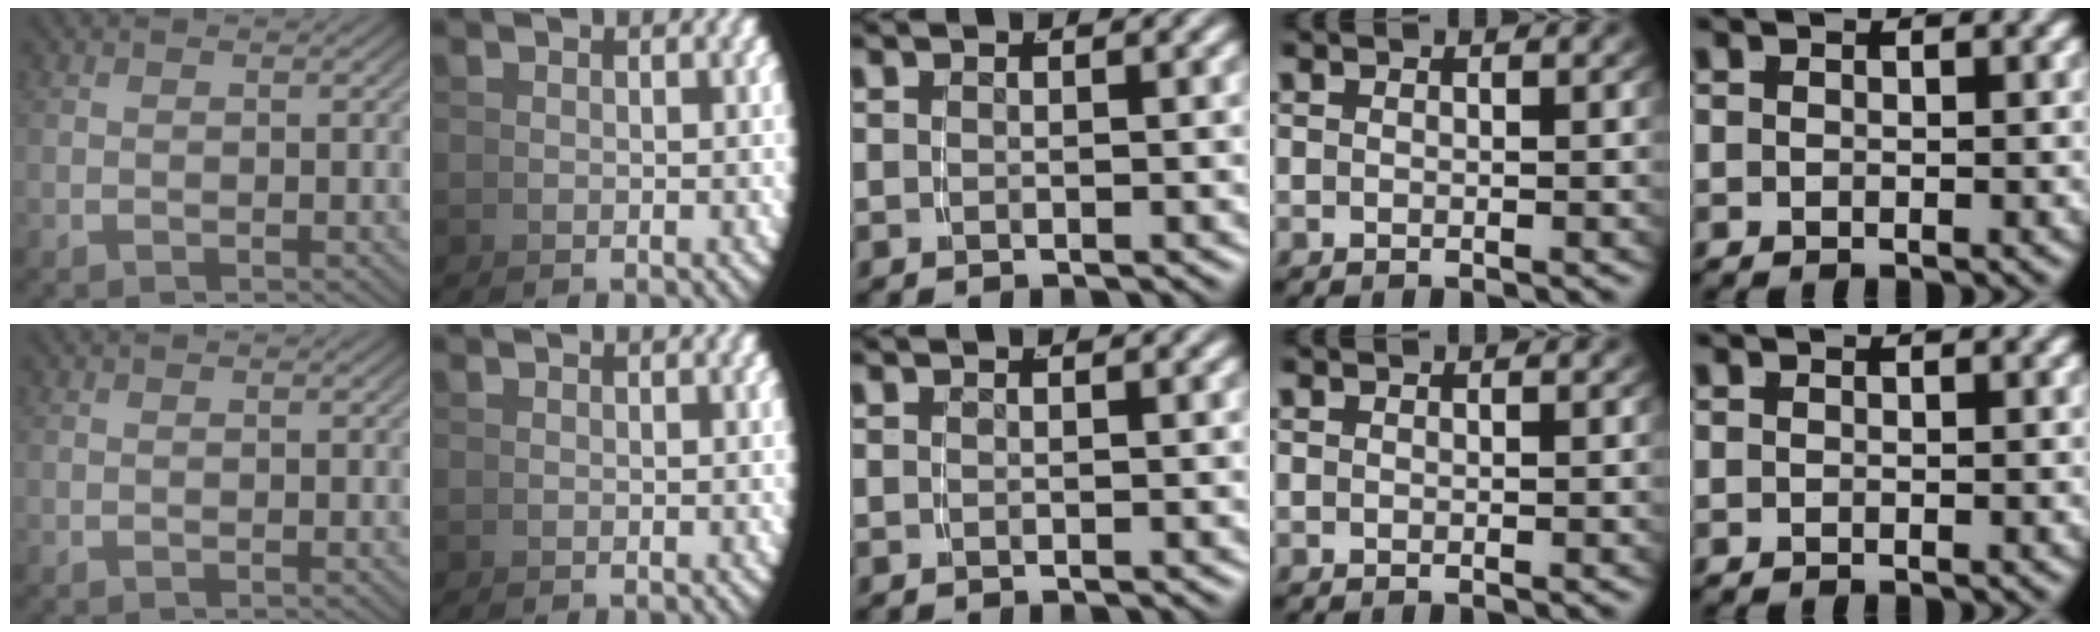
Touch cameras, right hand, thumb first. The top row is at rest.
{}